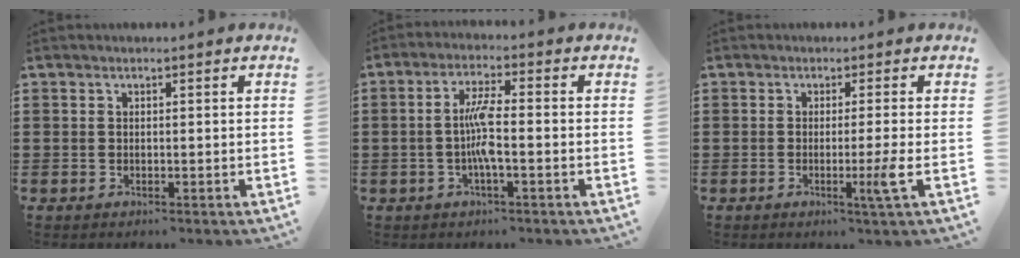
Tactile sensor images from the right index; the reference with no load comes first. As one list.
[{"total": 5.5, "force": [-1.0, 0.9, 5.3], "torque": [-0.110, -0.001, -0.025]}, {"total": 4.1, "force": [-1.1, -0.9, 3.8], "torque": [-0.063, -0.021, -0.020]}]